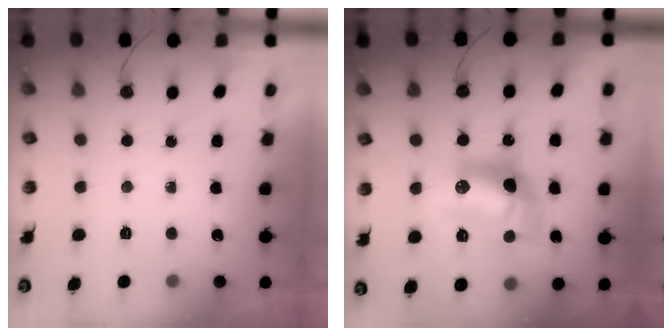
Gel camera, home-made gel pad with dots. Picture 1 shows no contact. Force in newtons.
{"total": 13.0, "press": 12.9, "slide": 0.9}